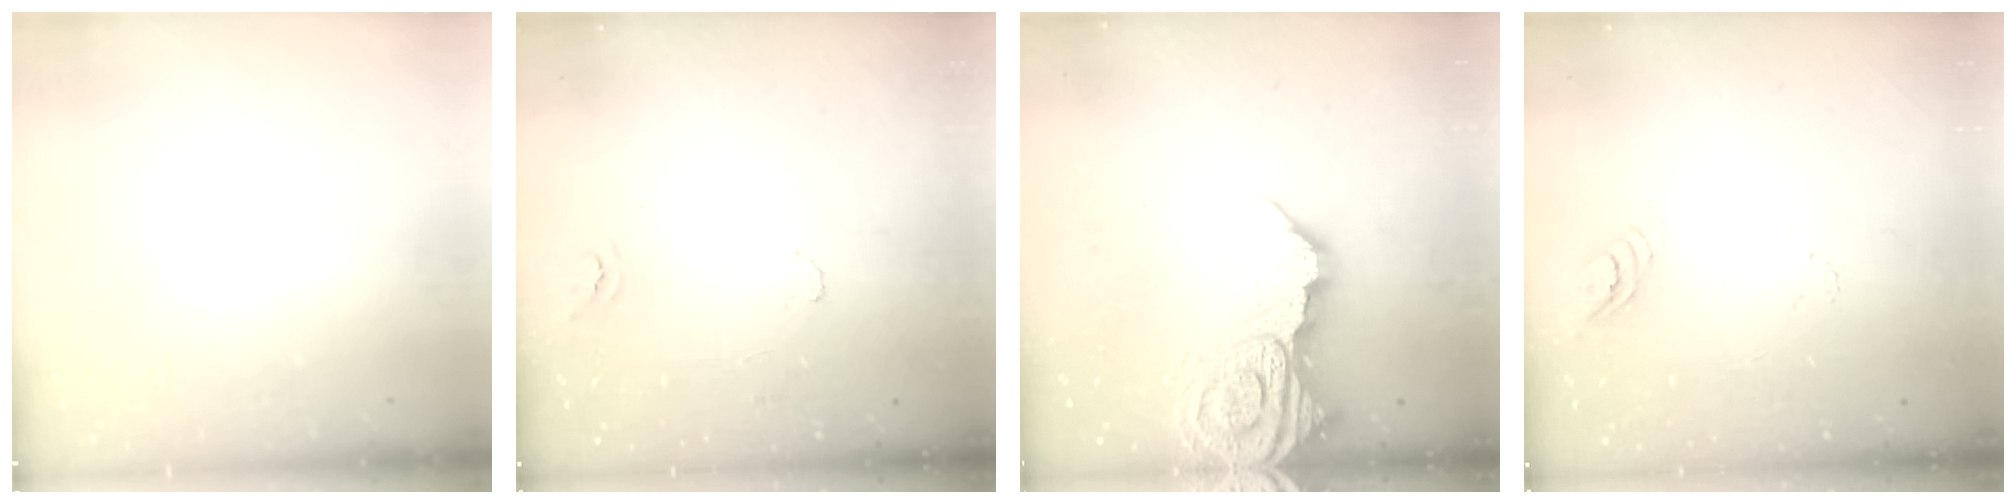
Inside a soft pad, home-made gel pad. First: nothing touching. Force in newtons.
{"total": 5.9, "press": 5.9, "slide": 0.6}
{"total": 19.5, "press": 19.3, "slide": 2.3}
{"total": 3.6, "press": 3.6, "slide": 0.3}